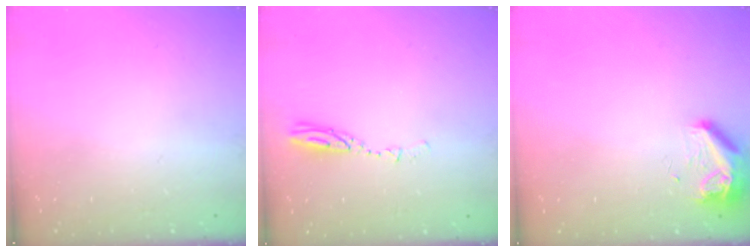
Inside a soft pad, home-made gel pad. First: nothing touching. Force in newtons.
{"total": 3.4, "press": 3.4, "slide": 0.2}
{"total": 8.3, "press": 8.3, "slide": 0.9}